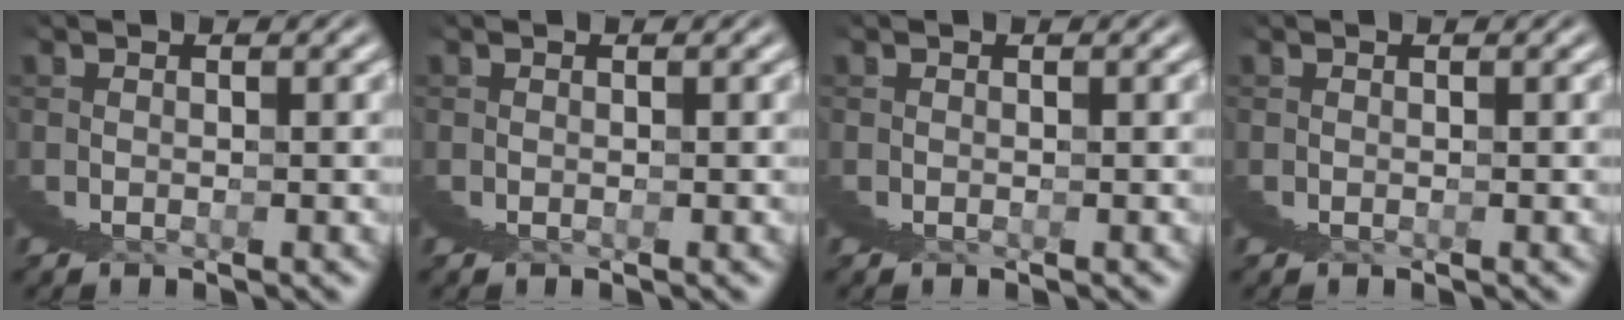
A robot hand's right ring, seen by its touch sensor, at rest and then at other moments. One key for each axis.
{"total": 0.0}
{"total": 0.0}
{"total": 0.0}